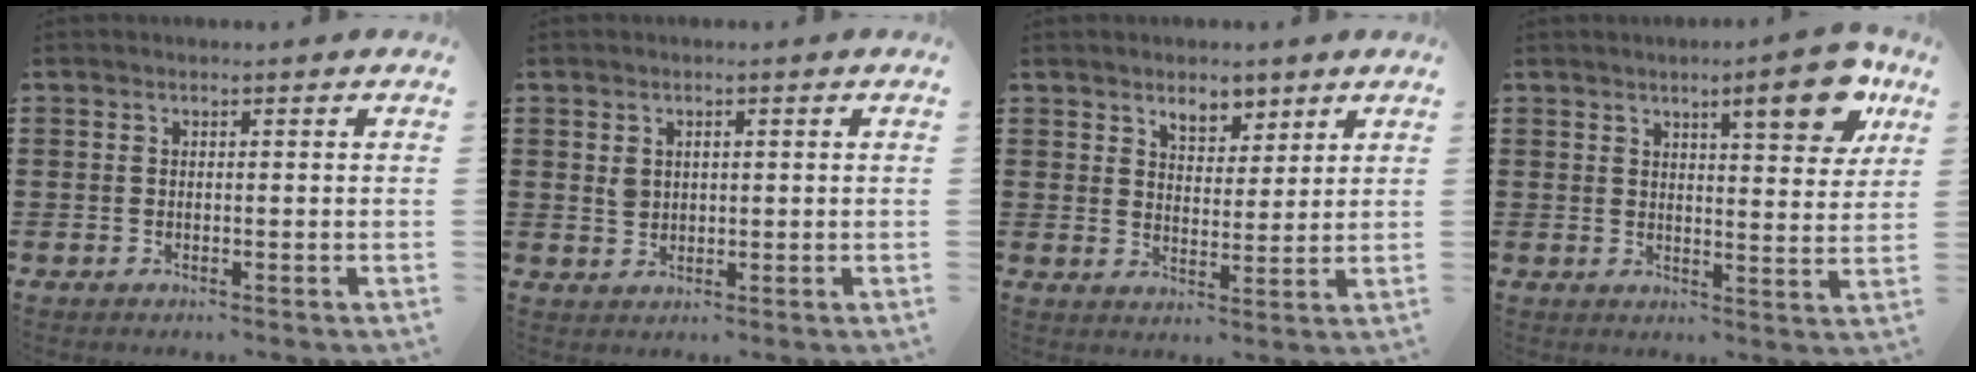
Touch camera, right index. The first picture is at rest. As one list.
[{"total": 2.0, "force": [0.6, 1.4, 1.2], "torque": [-0.027, 0.006, 0.011]}, {"total": 4.5, "force": [3.5, 2.3, 1.7], "torque": [-0.029, -0.001, 0.062]}, {"total": 9.1, "force": [5.6, 2.3, 6.8], "torque": [-0.094, -0.016, 0.088]}]